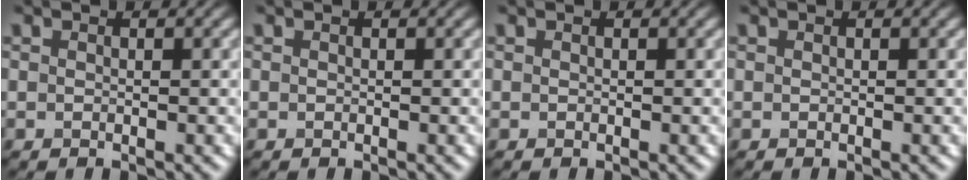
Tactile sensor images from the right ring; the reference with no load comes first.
{"total": 0.0}
{"total": 0.0}
{"total": 0.0}